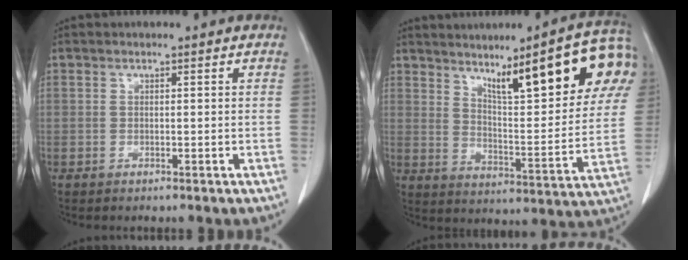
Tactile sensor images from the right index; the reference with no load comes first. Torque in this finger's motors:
{"motor_torque": [1.13, 1.01, 0.36, 0.13]}